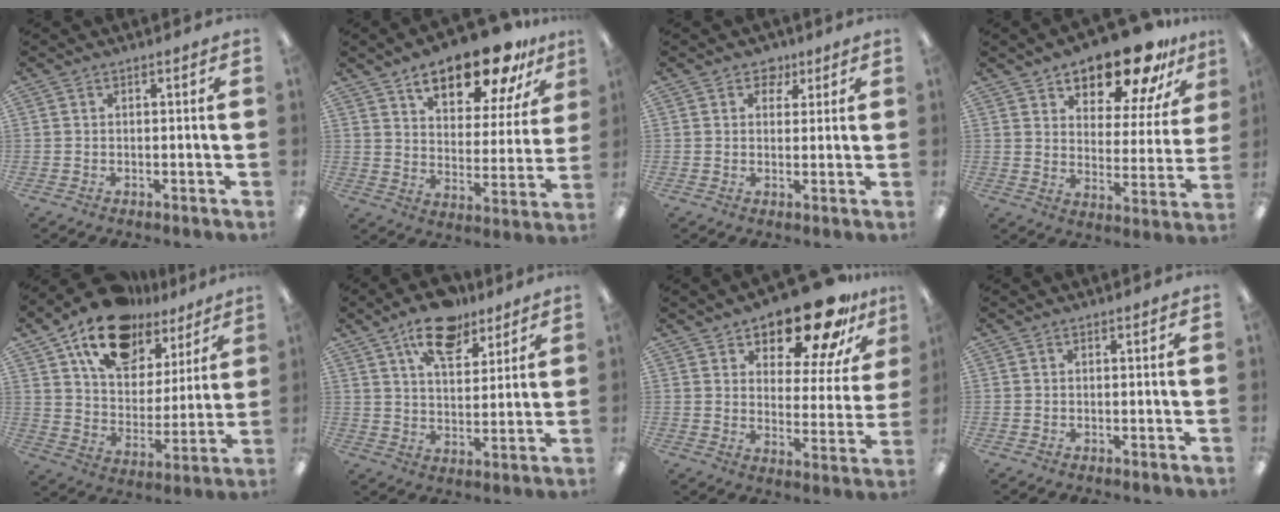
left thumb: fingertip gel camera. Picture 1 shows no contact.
{"total": 17.5, "force": [12.4, 7.0, 10.1], "torque": [-0.151, -0.064, 0.208]}
{"total": 3.8, "force": [2.4, 2.8, 1.0], "torque": [-0.005, -0.007, 0.040]}
{"total": 16.3, "force": [13.3, 6.3, 7.0], "torque": [-0.109, -0.093, 0.230]}
{"total": 16.8, "force": [12.3, 9.2, 6.8], "torque": [-0.127, -0.071, 0.223]}
{"total": 12.9, "force": [9.0, 5.8, 7.3], "torque": [-0.109, -0.040, 0.156]}
{"total": 17.9, "force": [14.4, 6.5, 8.3], "torque": [-0.129, -0.104, 0.246]}
{"total": 0.0}